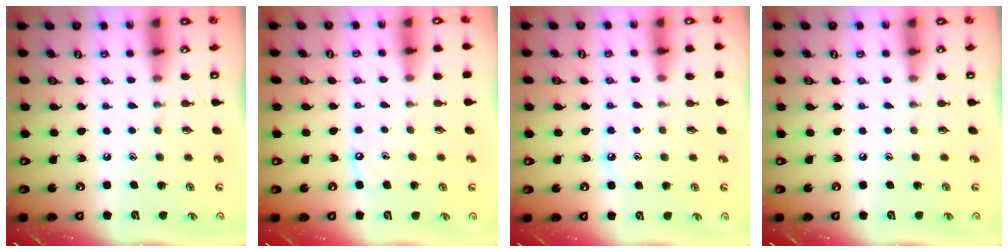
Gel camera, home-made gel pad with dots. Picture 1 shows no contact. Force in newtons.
{"total": 2.6, "press": 2.6, "slide": 0.4}
{"total": 4.2, "press": 4.1, "slide": 0.6}
{"total": 0.0}